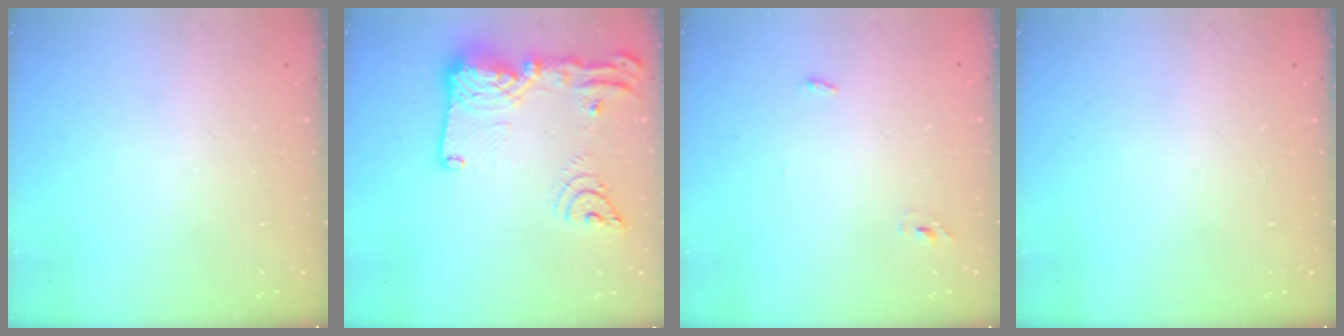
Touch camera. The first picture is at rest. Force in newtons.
{"total": 21.3, "press": 21.2, "slide": 2.4}
{"total": 2.7, "press": 2.6, "slide": 0.9}
{"total": 0.0}